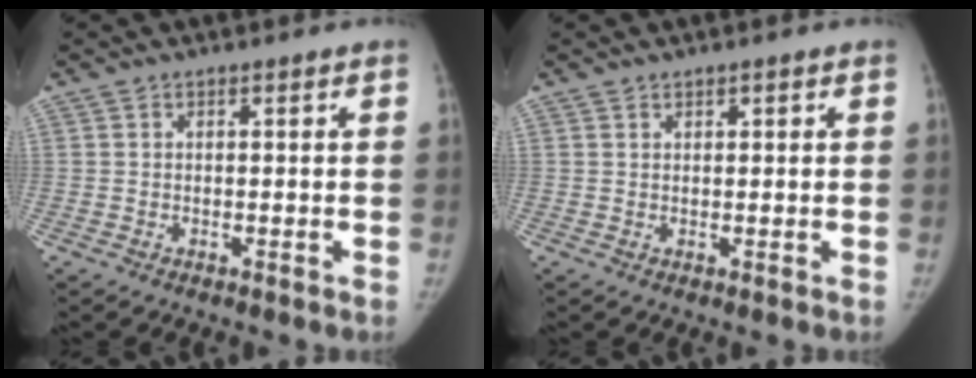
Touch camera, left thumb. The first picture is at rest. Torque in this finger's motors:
{"motor_torque": [0.15, -0.09, -0.24, 0.07, -0.01]}